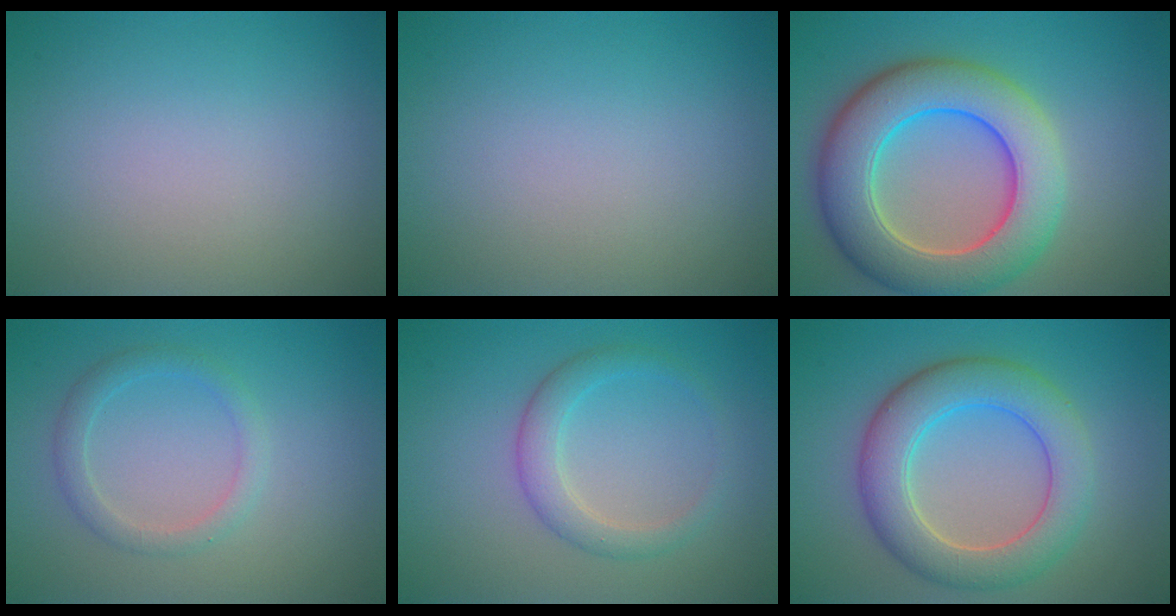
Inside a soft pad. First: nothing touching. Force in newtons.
{"total": 0.0}
{"total": 9.7, "press": 9.7, "slide": 0.3}
{"total": 2.0, "press": 2.0, "slide": 0.1}
{"total": 2.7, "press": 2.7, "slide": 0.1}
{"total": 6.6, "press": 6.6, "slide": 0.4}